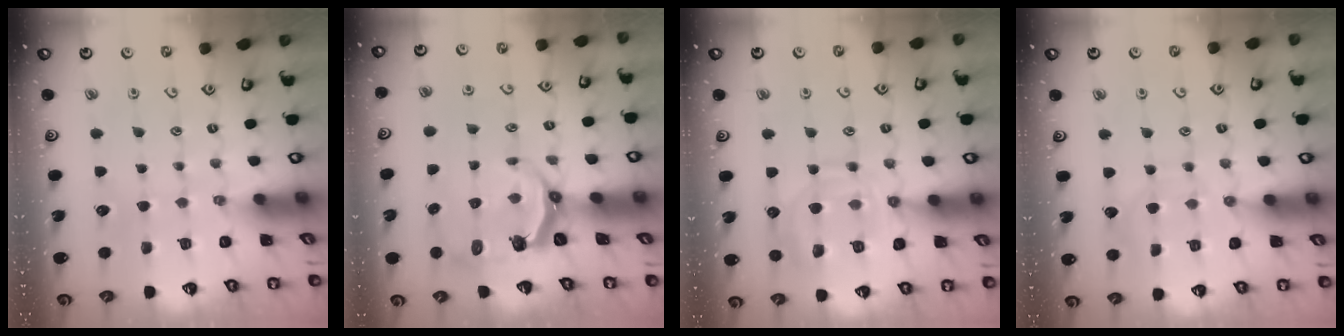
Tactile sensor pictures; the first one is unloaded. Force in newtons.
{"total": 4.7, "press": 3.4, "slide": 3.2}
{"total": 12.7, "press": 12.6, "slide": 1.2}
{"total": 5.4, "press": 5.4, "slide": 0.5}